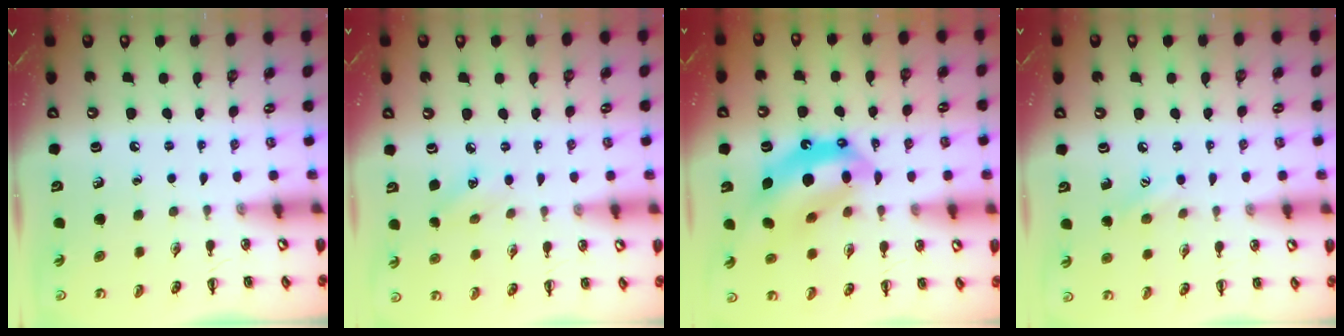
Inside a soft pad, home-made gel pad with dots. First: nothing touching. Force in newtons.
{"total": 4.5, "press": 4.3, "slide": 1.2}
{"total": 14.2, "press": 13.7, "slide": 4.0}
{"total": 6.7, "press": 6.6, "slide": 1.5}